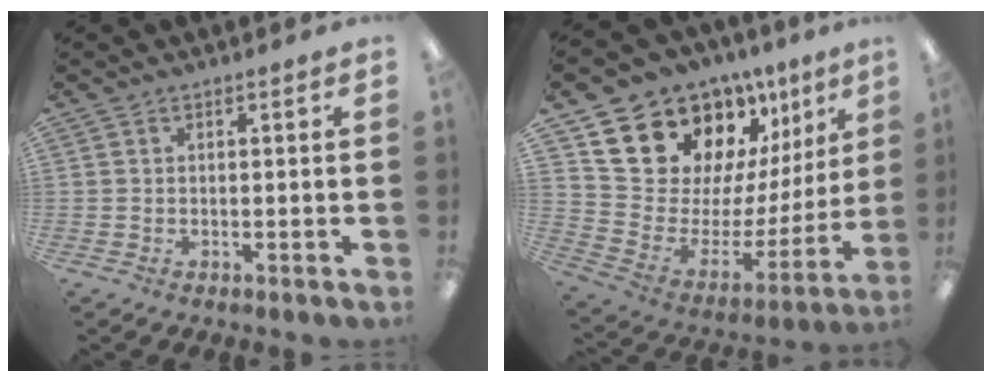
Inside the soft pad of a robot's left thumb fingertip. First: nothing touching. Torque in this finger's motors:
{"motor_torque": [0.28, 0.87, 1.17, -1.60, 0.09]}